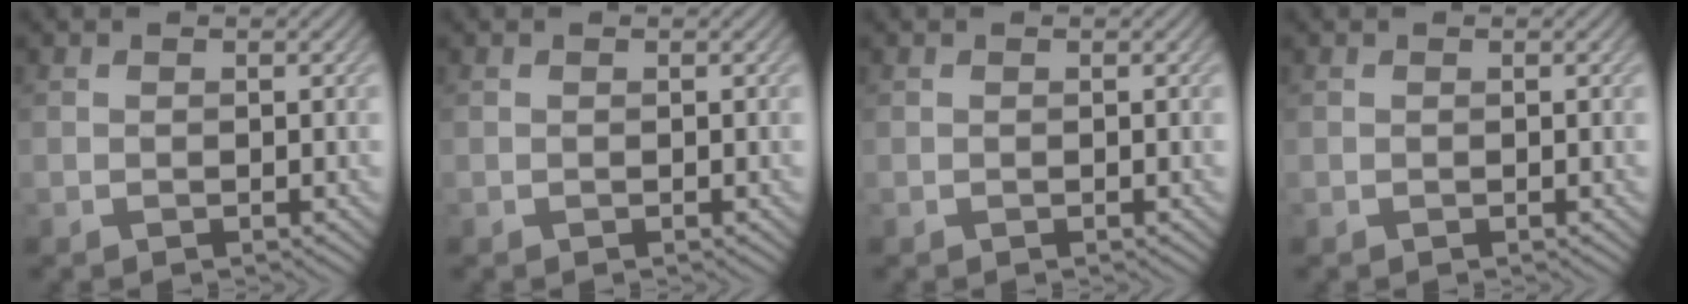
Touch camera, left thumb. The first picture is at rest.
{"total": 0.0}
{"total": 0.0}
{"total": 0.0}